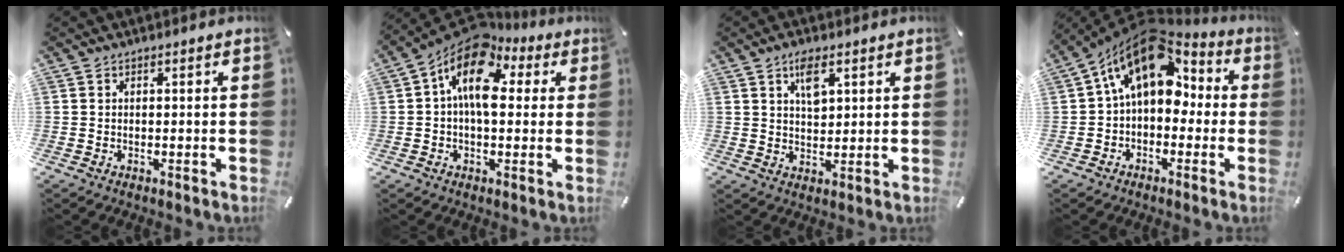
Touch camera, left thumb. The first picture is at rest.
{"total": 13.9, "force": [3.9, 8.2, 10.5], "torque": [-0.188, -0.022, 0.067]}
{"total": 5.3, "force": [2.6, 2.8, 3.7], "torque": [-0.055, -0.004, 0.041]}
{"total": 15.8, "force": [5.2, 10.1, 11.0], "torque": [-0.189, -0.033, 0.084]}